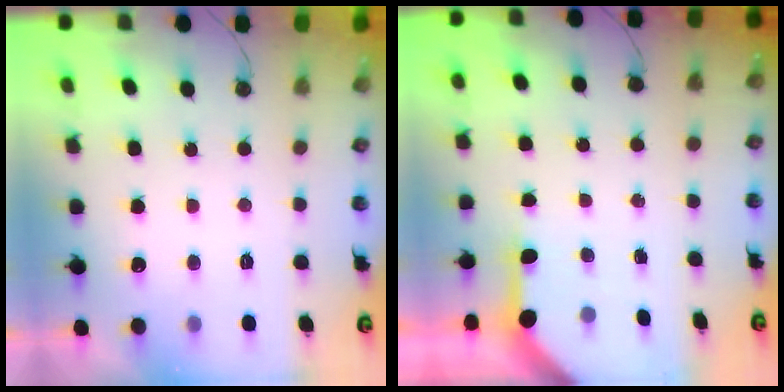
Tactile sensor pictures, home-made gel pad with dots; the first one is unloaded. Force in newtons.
{"total": 3.4, "press": 3.4, "slide": 0.4}